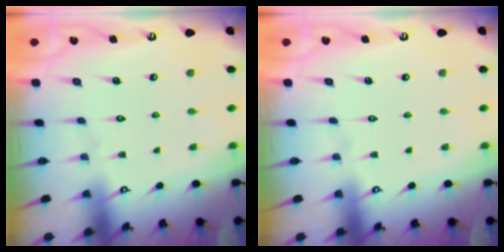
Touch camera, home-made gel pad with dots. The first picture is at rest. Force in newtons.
{"total": 0.0}